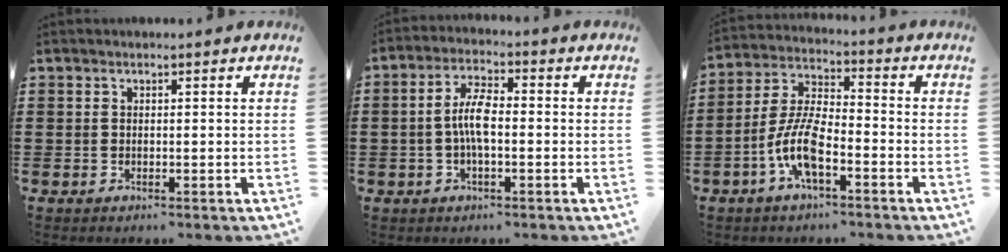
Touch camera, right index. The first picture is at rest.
{"total": 5.7, "force": [-0.6, 2.3, 5.2], "torque": [-0.114, 0.002, -0.017]}
{"total": 8.4, "force": [-3.8, 2.9, 6.9], "torque": [-0.169, -0.007, -0.079]}